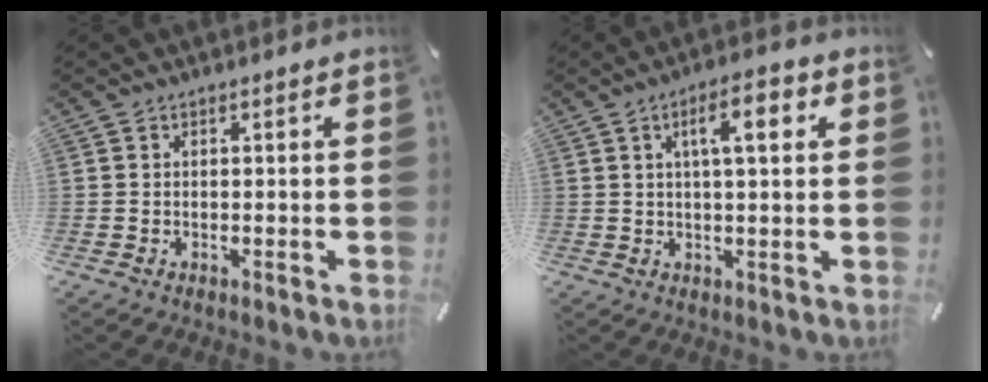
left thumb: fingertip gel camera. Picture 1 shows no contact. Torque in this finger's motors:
{"motor_torque": [-0.02, 0.05, 0.03, 0.01, 0.10]}